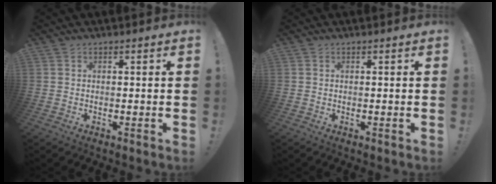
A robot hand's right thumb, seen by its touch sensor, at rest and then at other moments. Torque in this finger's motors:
{"motor_torque": [-0.16, -0.01, 0.21, -0.06, 0.00]}